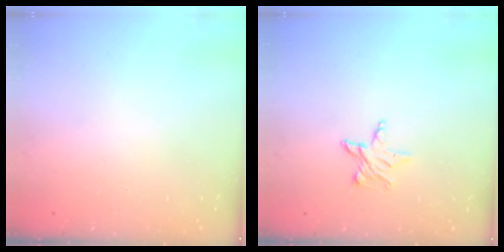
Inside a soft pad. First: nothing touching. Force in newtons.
{"total": 5.2, "press": 5.2, "slide": 0.4}